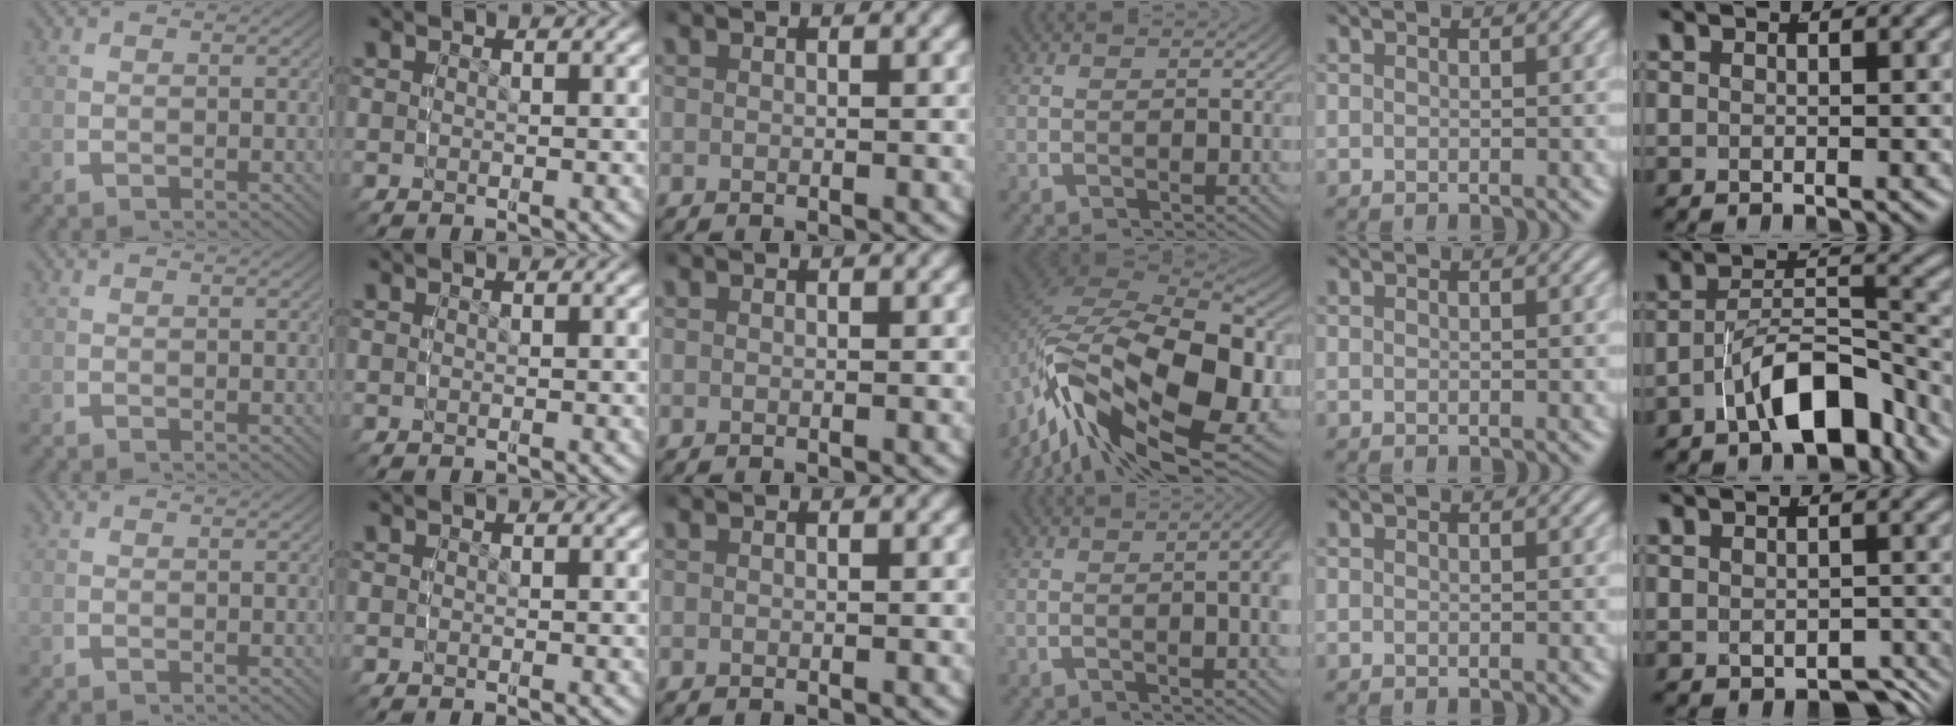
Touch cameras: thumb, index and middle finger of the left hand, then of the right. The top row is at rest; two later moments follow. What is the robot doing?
{"motion": "lift_and_place", "object": "glasses"}